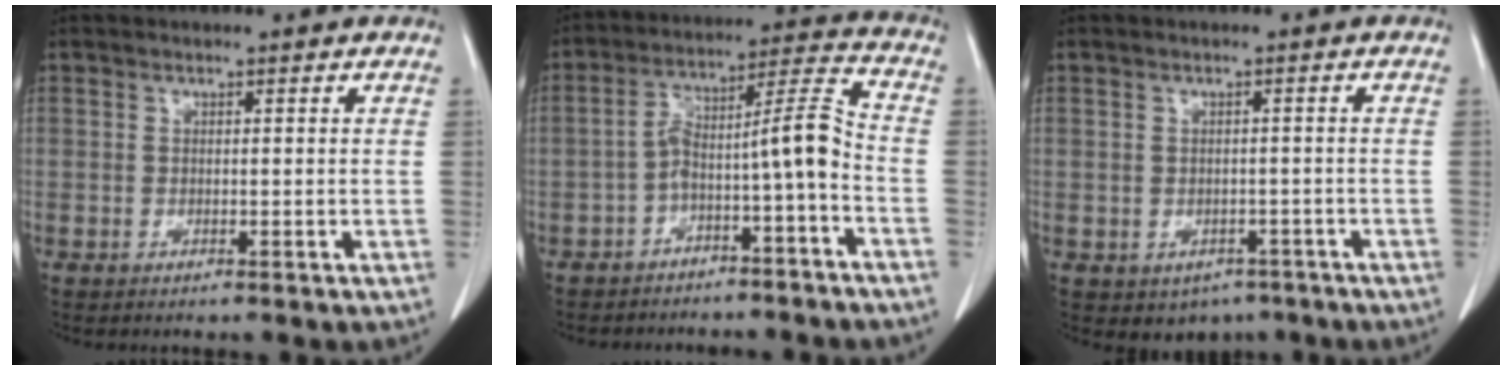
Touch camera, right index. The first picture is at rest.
{"total": 9.4, "force": [-4.2, 0.5, 8.4], "torque": [-0.132, 0.049, -0.064]}
{"total": 4.1, "force": [-2.3, 3.2, 1.2], "torque": [-0.007, 0.005, -0.022]}